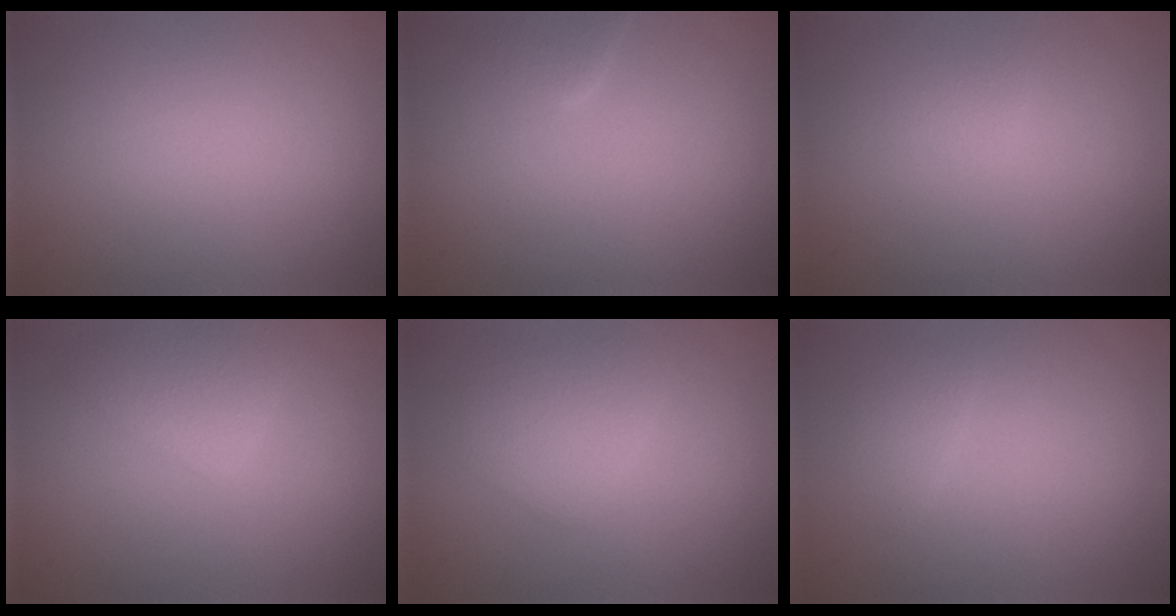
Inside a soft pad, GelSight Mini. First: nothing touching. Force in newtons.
{"total": 1.9, "press": 1.9, "slide": 0.1}
{"total": 0.7, "press": 0.7, "slide": 0.0}
{"total": 2.4, "press": 2.4, "slide": 0.2}
{"total": 2.2, "press": 2.2, "slide": 0.1}
{"total": 1.2, "press": 1.2, "slide": 0.0}